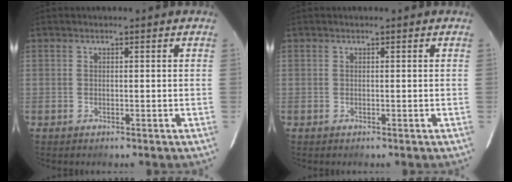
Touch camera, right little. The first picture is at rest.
{"total": 0.0}